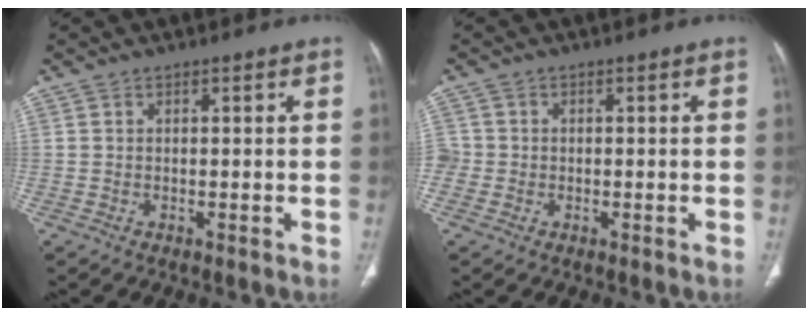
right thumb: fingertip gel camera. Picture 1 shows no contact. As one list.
[{"total": 3.0, "force": [-0.4, 2.9, 0.7], "torque": [-0.002, 0.008, -0.011]}]